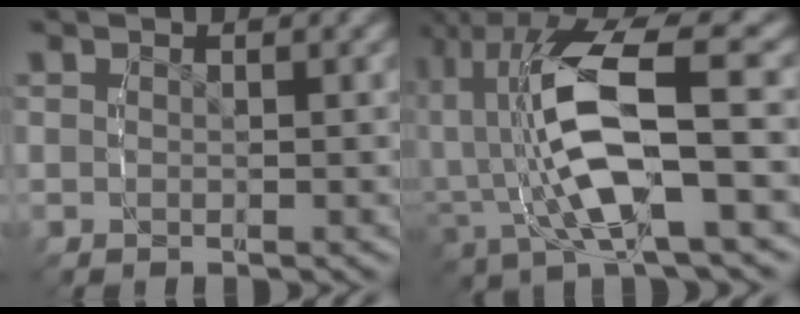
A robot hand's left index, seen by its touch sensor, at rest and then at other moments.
{"total": 8.3, "force": [-0.4, 3.8, 7.4], "torque": [-0.162, -0.008, -0.010]}